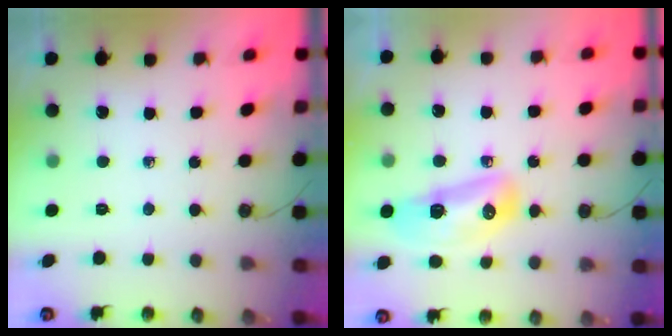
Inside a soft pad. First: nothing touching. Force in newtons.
{"total": 17.9, "press": 14.0, "slide": 11.1}